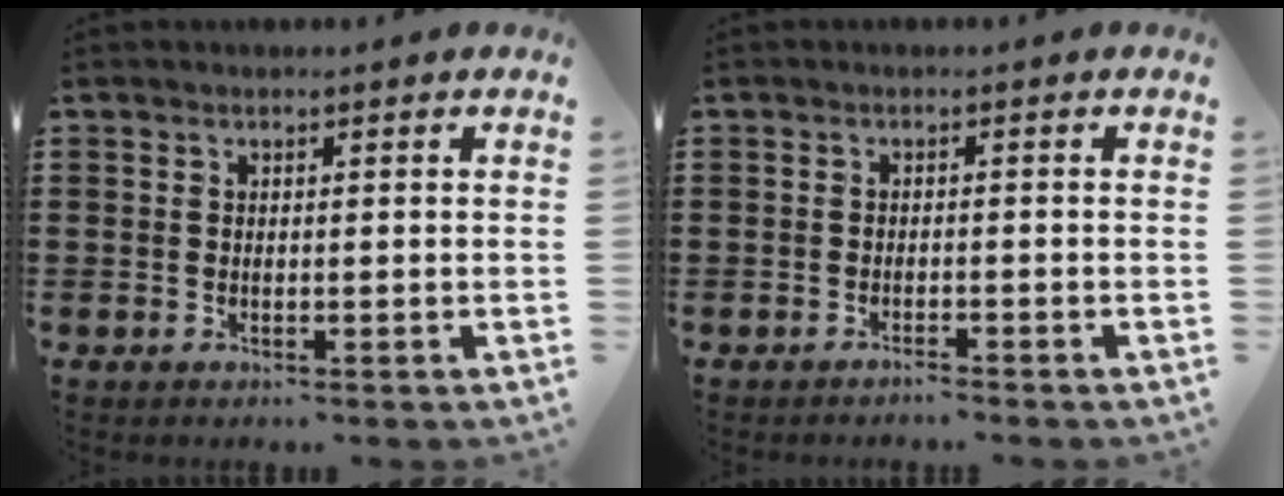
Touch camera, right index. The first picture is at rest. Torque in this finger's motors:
{"motor_torque": [1.27, 0.87, 0.03, -0.01]}